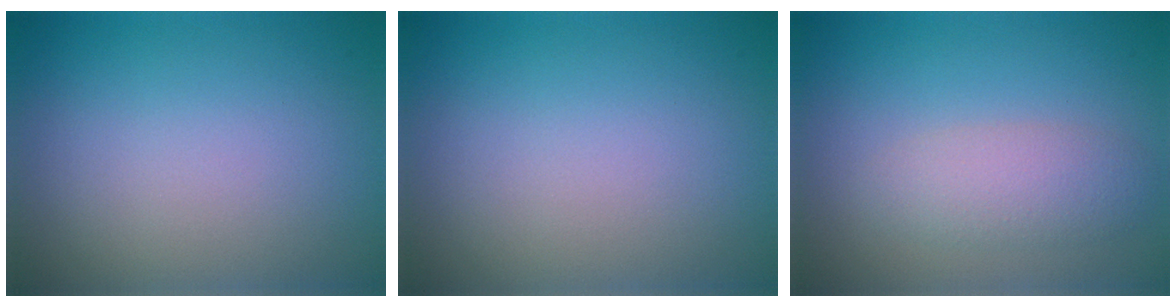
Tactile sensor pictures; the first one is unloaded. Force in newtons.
{"total": 0.0}
{"total": 2.7, "press": 2.7, "slide": 0.2}